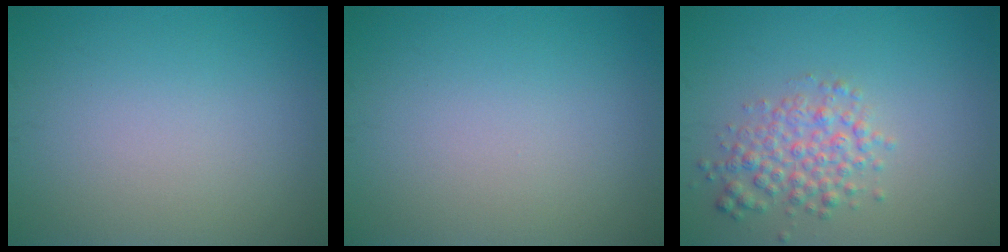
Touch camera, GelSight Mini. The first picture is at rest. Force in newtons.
{"total": 0.0}
{"total": 3.2, "press": 3.2, "slide": 0.1}